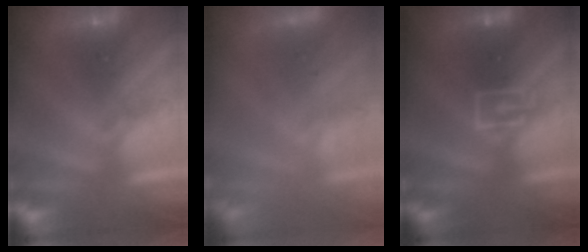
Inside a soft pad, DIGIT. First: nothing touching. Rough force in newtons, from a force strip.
{"total": 3.4}
{"total": 2.9}